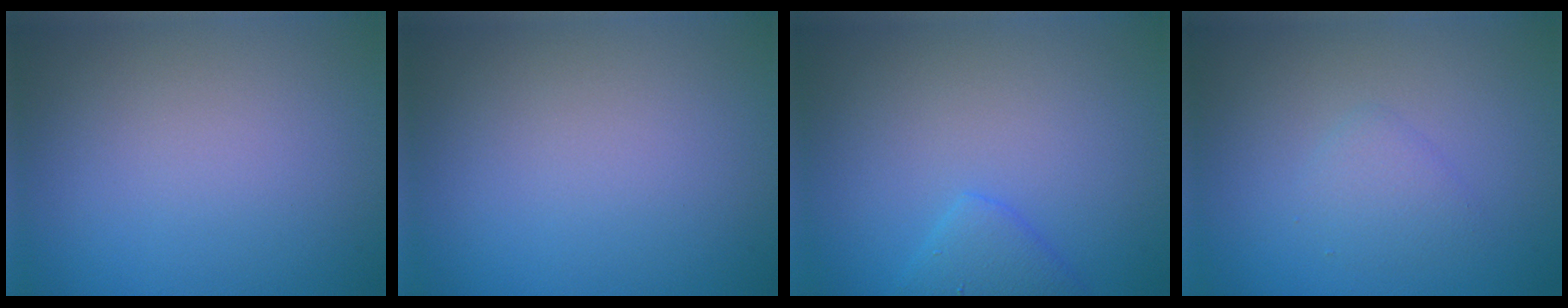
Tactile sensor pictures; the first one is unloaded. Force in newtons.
{"total": 0.0}
{"total": 2.2, "press": 2.2, "slide": 0.2}
{"total": 1.5, "press": 1.5, "slide": 0.1}